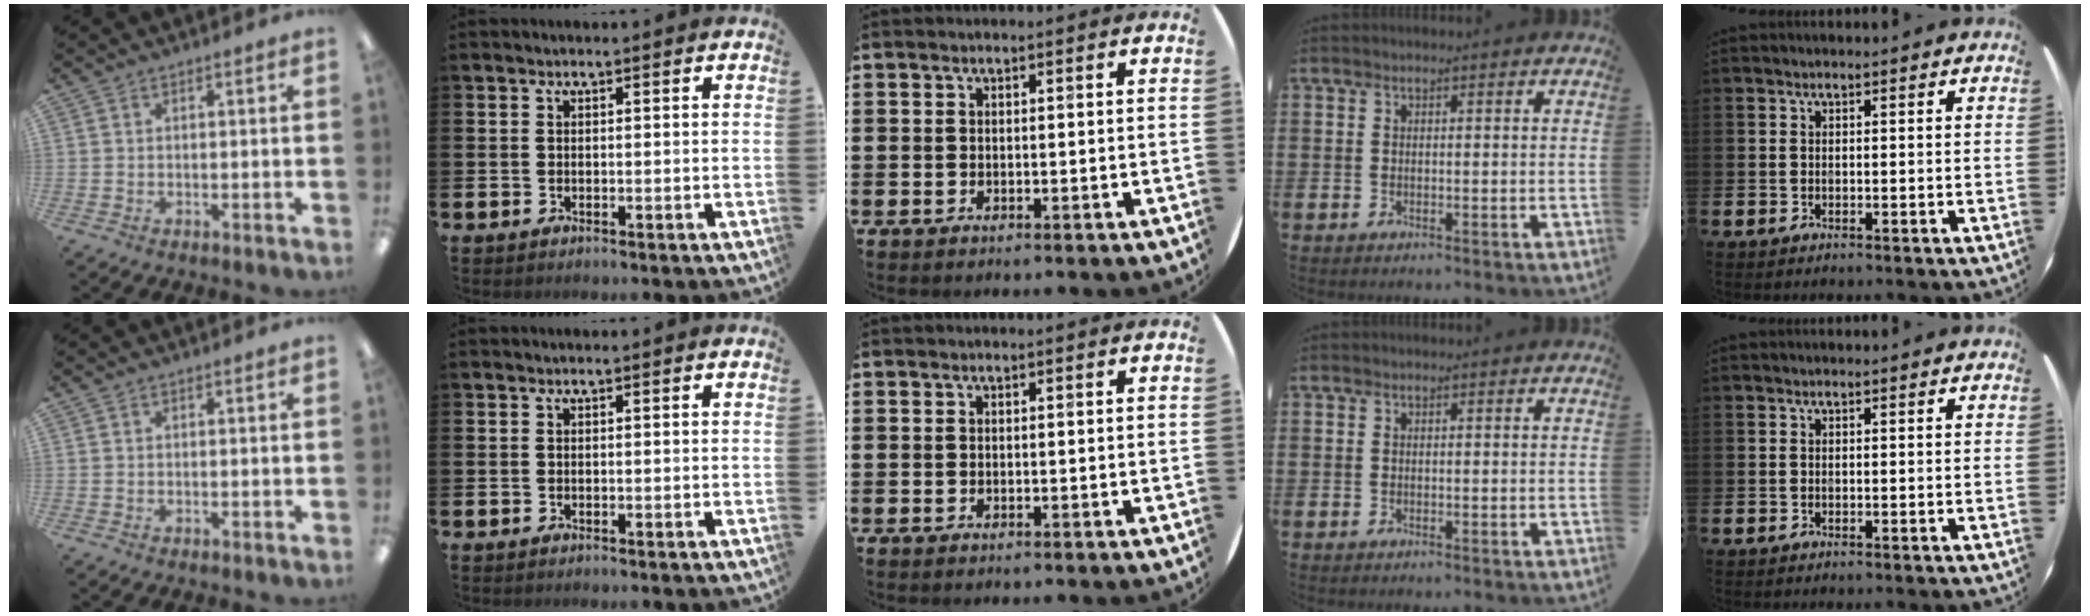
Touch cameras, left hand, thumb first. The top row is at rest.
{}